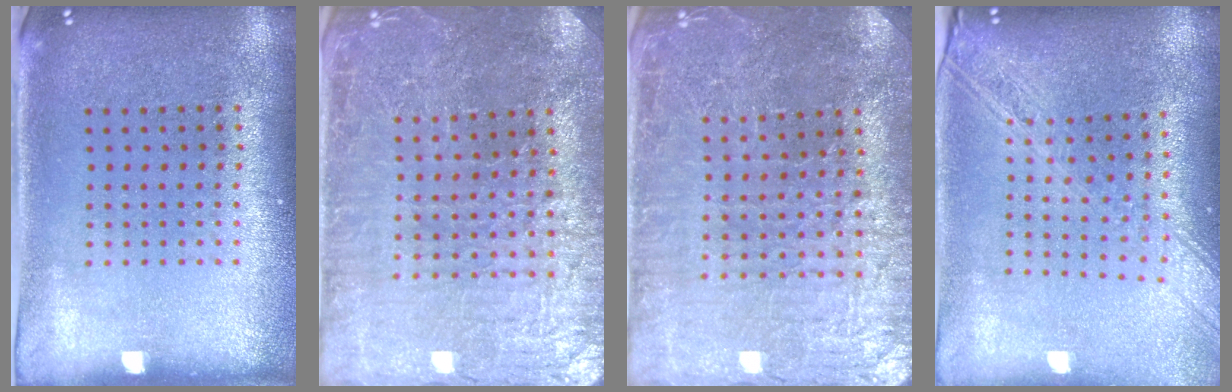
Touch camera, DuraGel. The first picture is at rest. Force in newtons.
{"total": 3.4, "press": 3.4, "slide": 0.3}
{"total": 3.4, "press": 3.4, "slide": 0.3}
{"total": 2.1, "press": 1.8, "slide": 1.1}